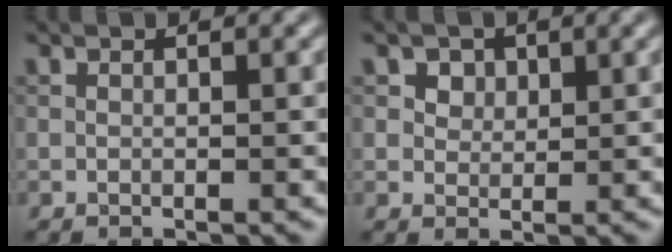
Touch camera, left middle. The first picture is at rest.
{"total": 3.2, "force": [1.9, 2.3, 1.3], "torque": [-0.030, 0.003, 0.029]}